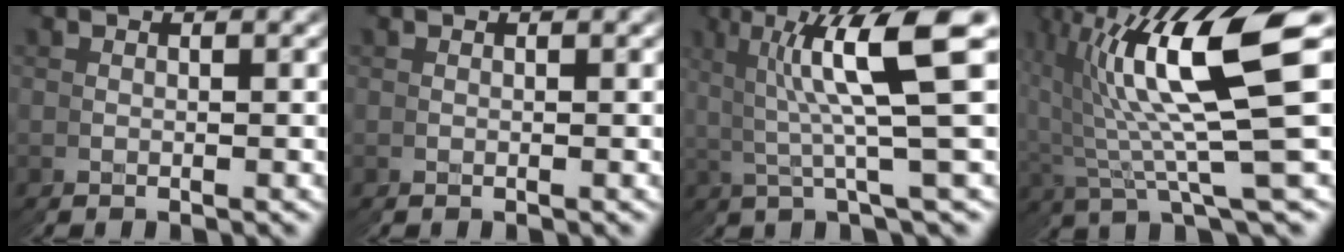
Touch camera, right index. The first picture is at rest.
{"total": 0.0}
{"total": 8.4, "force": [2.6, 2.1, 7.7], "torque": [-0.104, 0.025, 0.036]}
{"total": 12.3, "force": [3.0, 5.0, 10.8], "torque": [-0.180, 0.027, 0.047]}